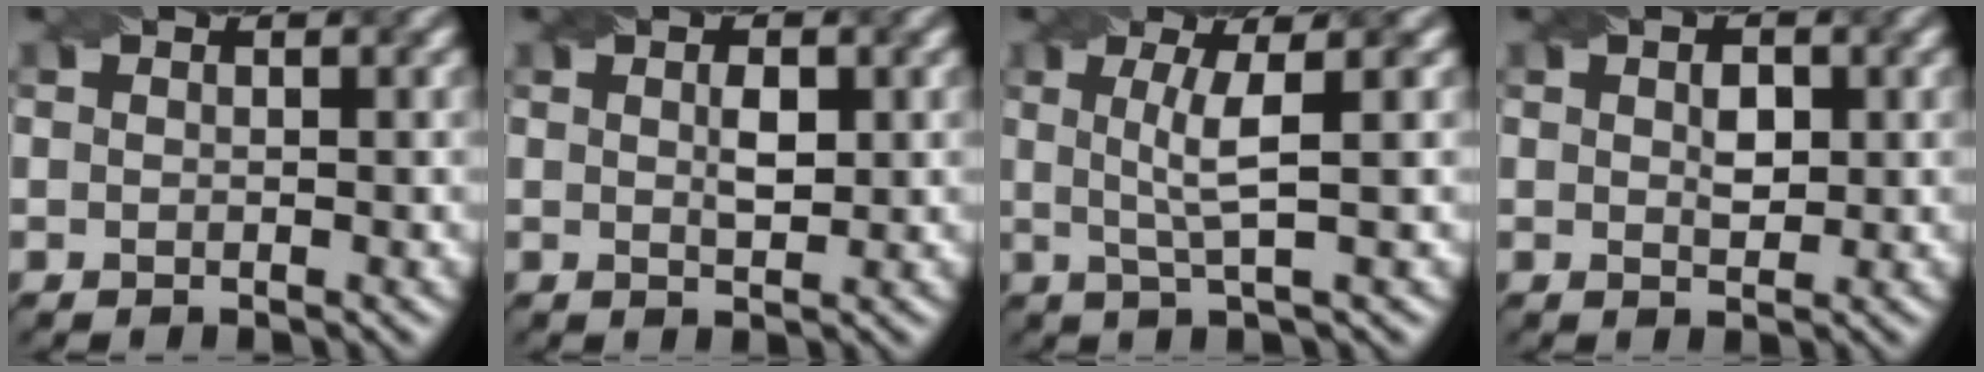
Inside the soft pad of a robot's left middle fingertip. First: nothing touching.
{"total": 1.9, "force": [0.5, 0.8, 1.7], "torque": [-0.033, 0.001, 0.010]}
{"total": 3.8, "force": [0.6, 0.6, 3.7], "torque": [-0.070, 0.003, 0.013]}
{"total": 1.9, "force": [0.4, 1.1, 1.5], "torque": [-0.026, 0.000, 0.008]}